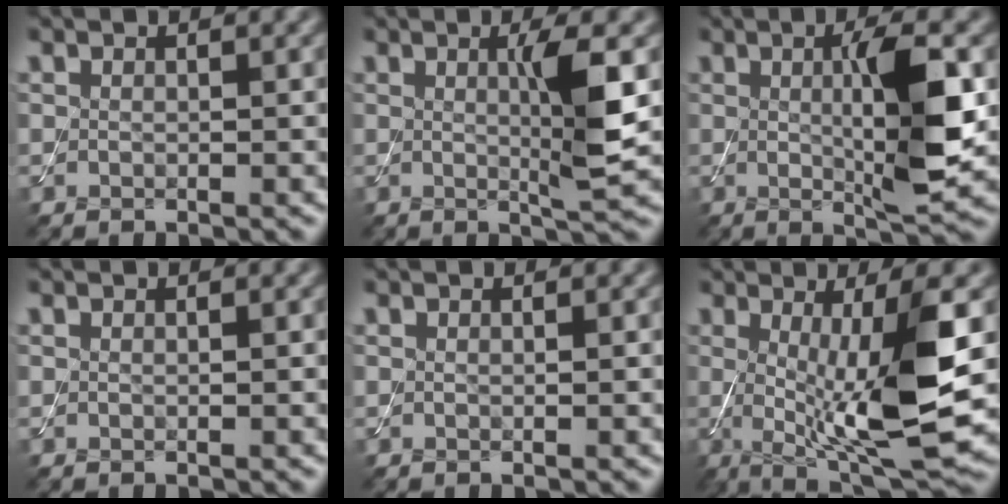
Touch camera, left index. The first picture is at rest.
{"total": 4.5, "force": [0.4, 0.4, 4.4], "torque": [-0.074, -0.008, 0.008]}
{"total": 7.1, "force": [0.3, 1.3, 7.0], "torque": [-0.114, -0.004, 0.007]}
{"total": 0.0}
{"total": 0.0}
{"total": 10.8, "force": [-0.3, 2.3, 10.6], "torque": [-0.172, -0.016, 0.006]}